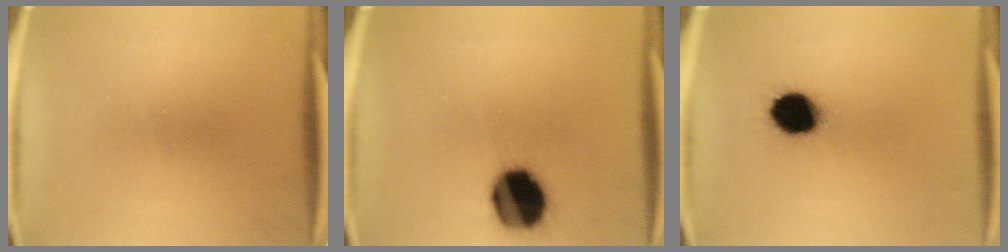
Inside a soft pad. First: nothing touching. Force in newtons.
{"total": 15.6}
{"total": 11.1}